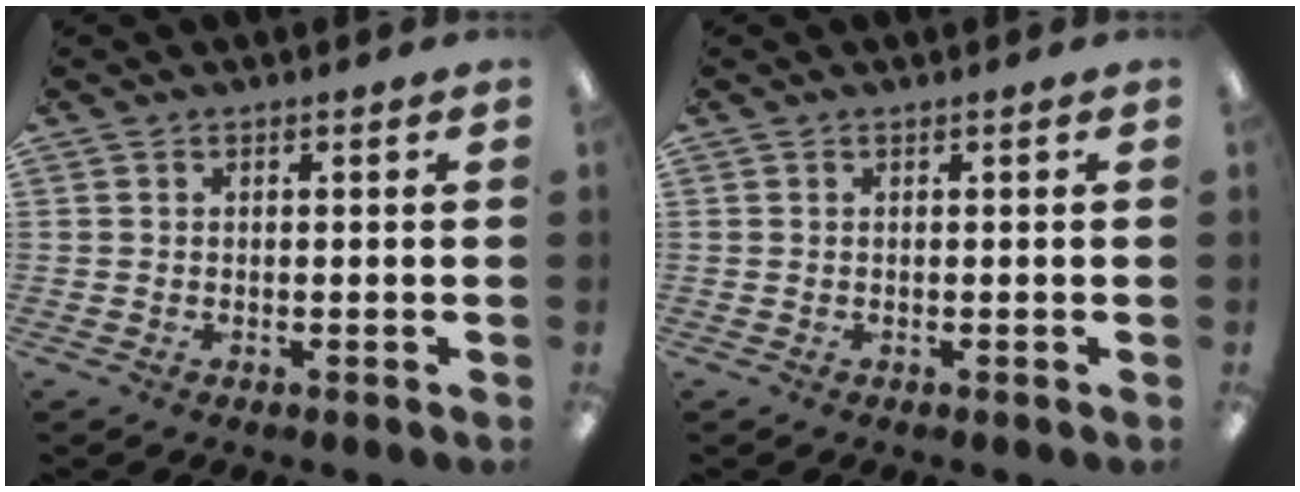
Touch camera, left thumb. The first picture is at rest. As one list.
[{"total": 0.0}]